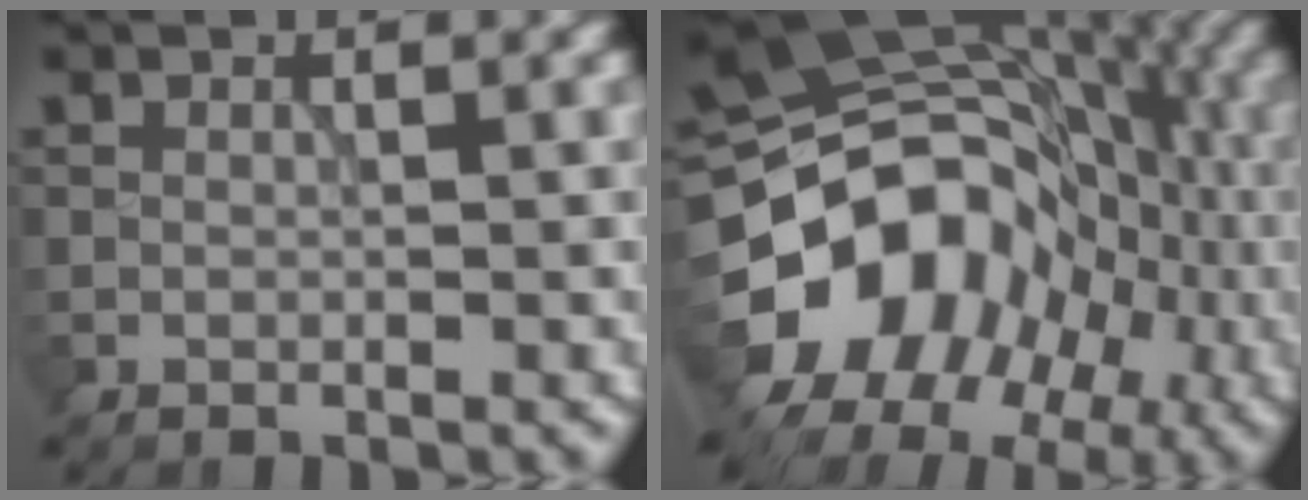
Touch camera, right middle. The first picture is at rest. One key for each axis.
{"total": 16.2, "fx": -3.8, "fy": 12.4, "fz": 9.7, "tx": -0.177, "ty": 0.001, "tz": -0.072}